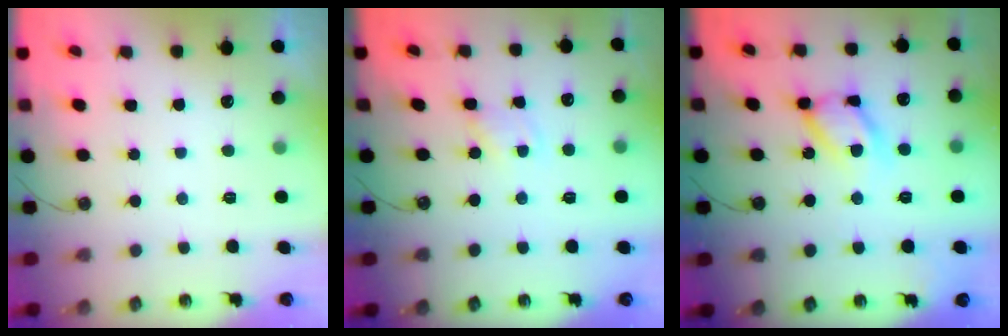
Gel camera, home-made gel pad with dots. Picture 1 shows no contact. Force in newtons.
{"total": 1.4, "press": 1.4, "slide": 0.2}
{"total": 14.0, "press": 14.0, "slide": 1.1}